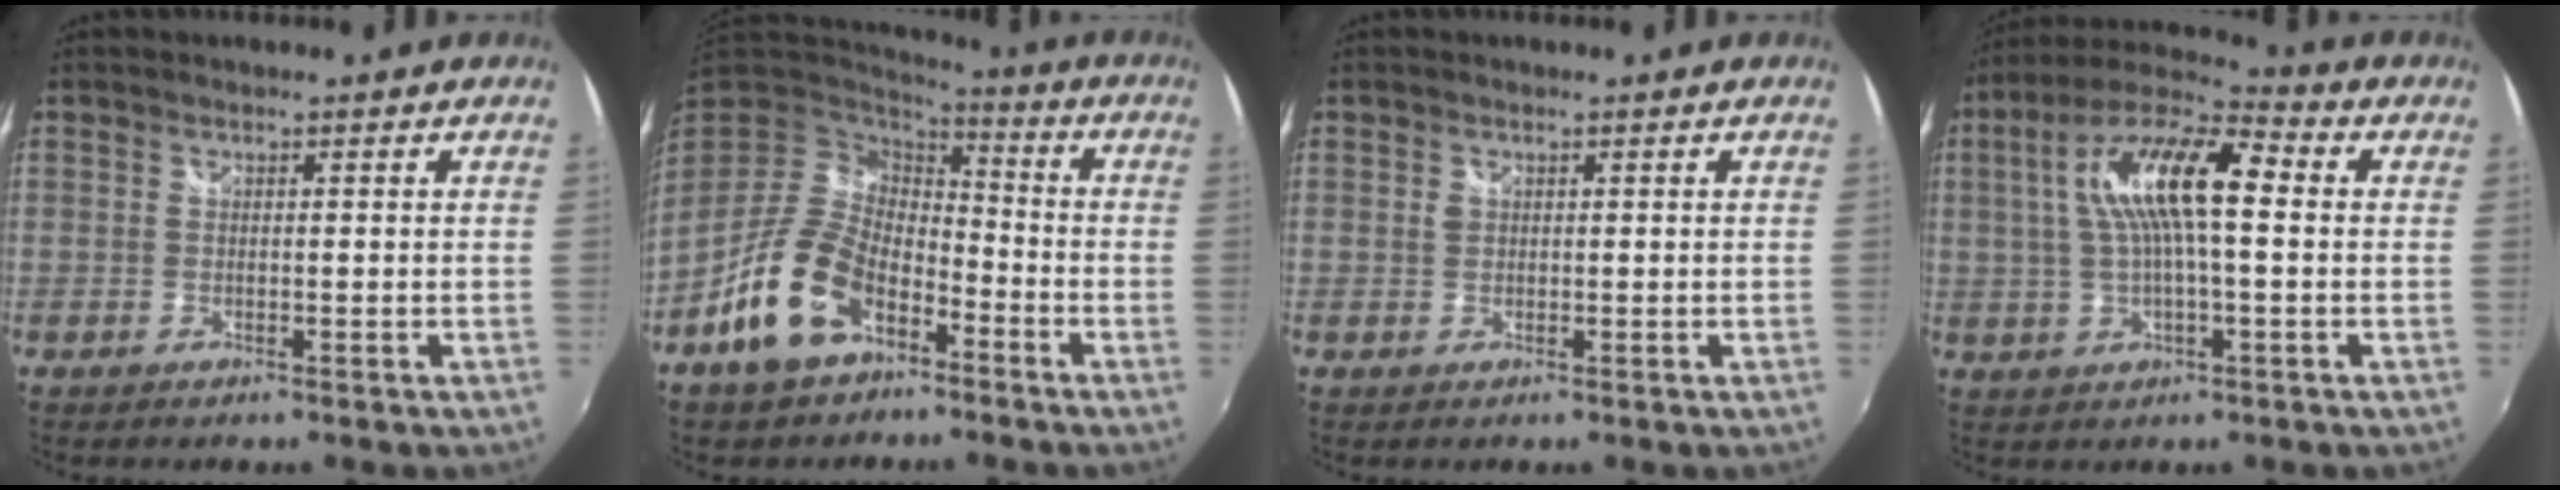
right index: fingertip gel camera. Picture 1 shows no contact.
{"total": 14.6, "force": [-7.8, 8.5, 9.0], "torque": [-0.188, 0.001, -0.134]}
{"total": 0.8, "force": [0.3, 0.7, 0.3], "torque": [-0.005, 0.002, 0.004]}
{"total": 15.1, "force": [2.1, 4.6, 14.2], "torque": [-0.267, 0.026, 0.028]}